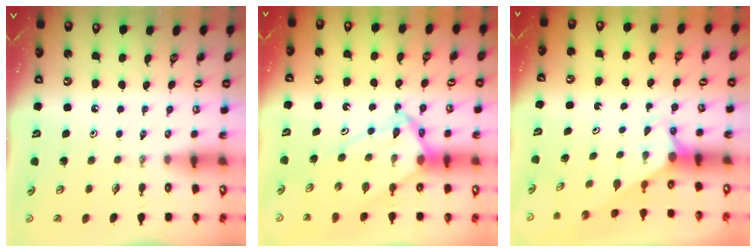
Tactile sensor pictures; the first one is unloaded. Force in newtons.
{"total": 12.2, "press": 12.2, "slide": 1.0}
{"total": 2.9, "press": 2.9, "slide": 0.0}